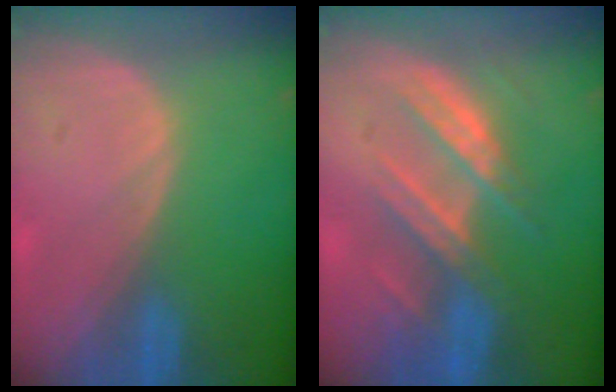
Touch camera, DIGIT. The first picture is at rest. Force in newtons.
{"total": 7.7, "press": 7.2, "slide": 2.8}